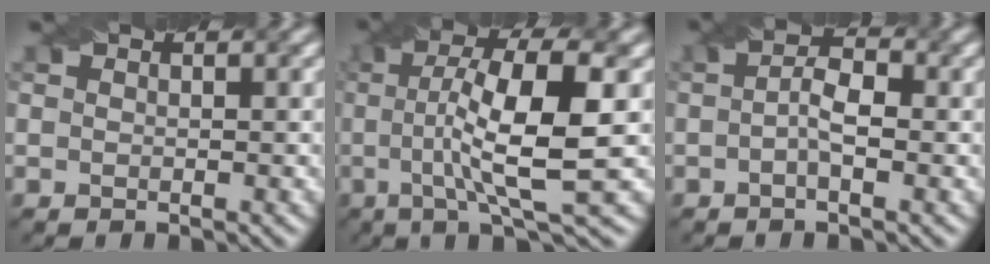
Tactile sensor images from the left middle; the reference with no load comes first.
{"total": 9.5, "force": [0.2, 2.2, 9.3], "torque": [-0.143, 0.013, 0.003]}
{"total": 2.7, "force": [-0.5, 0.9, 2.5], "torque": [-0.049, 0.004, -0.011]}